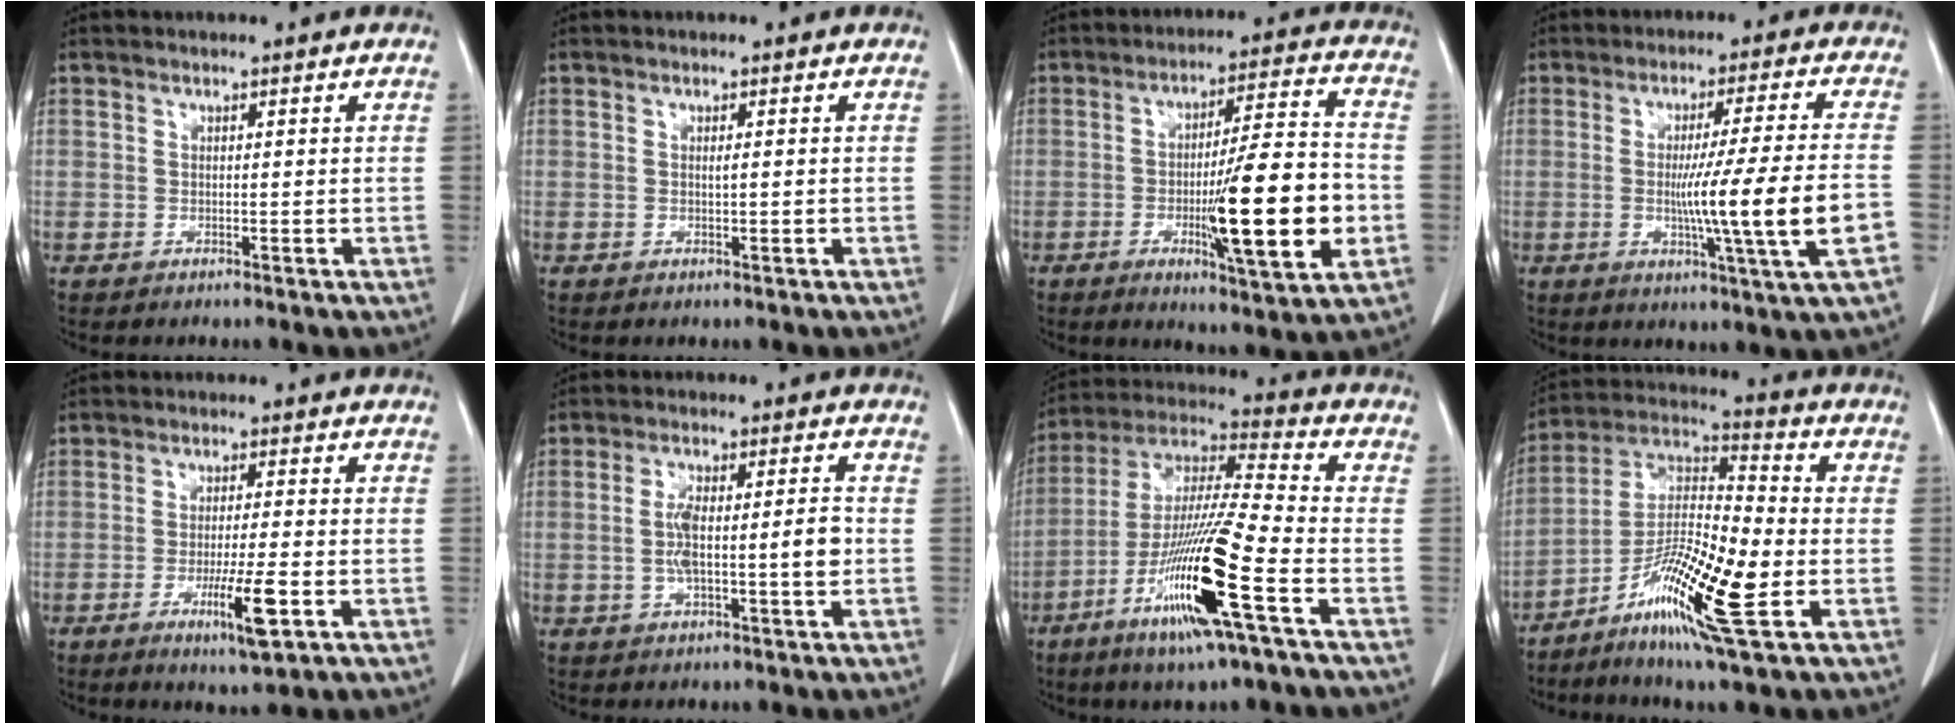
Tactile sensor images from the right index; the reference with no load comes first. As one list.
[{"total": 0.8, "force": [-0.1, 0.0, 0.8], "torque": [-0.013, 0.000, 0.001]}, {"total": 16.7, "force": [-3.9, 0.9, 16.2], "torque": [-0.249, -0.011, -0.059]}, {"total": 13.5, "force": [-2.7, -1.7, 13.1], "torque": [-0.213, -0.022, -0.046]}, {"total": 7.1, "force": [-2.9, 0.2, 6.5], "torque": [-0.111, -0.013, -0.045]}, {"total": 7.5, "force": [-0.9, 1.2, 7.3], "torque": [-0.138, 0.012, -0.016]}, {"total": 18.9, "force": [-7.7, 0.1, 17.3], "torque": [-0.359, -0.030, -0.150]}, {"total": 17.0, "force": [-6.3, 1.7, 15.7], "torque": [-0.301, -0.014, -0.115]}]